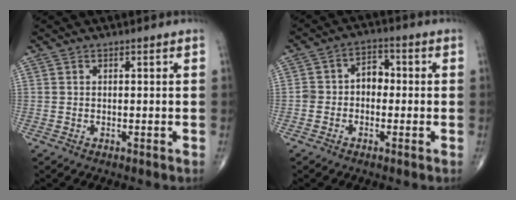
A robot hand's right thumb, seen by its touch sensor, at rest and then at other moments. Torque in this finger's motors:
{"motor_torque": [0.22, -0.03, 0.59, 0.07, 0.01]}